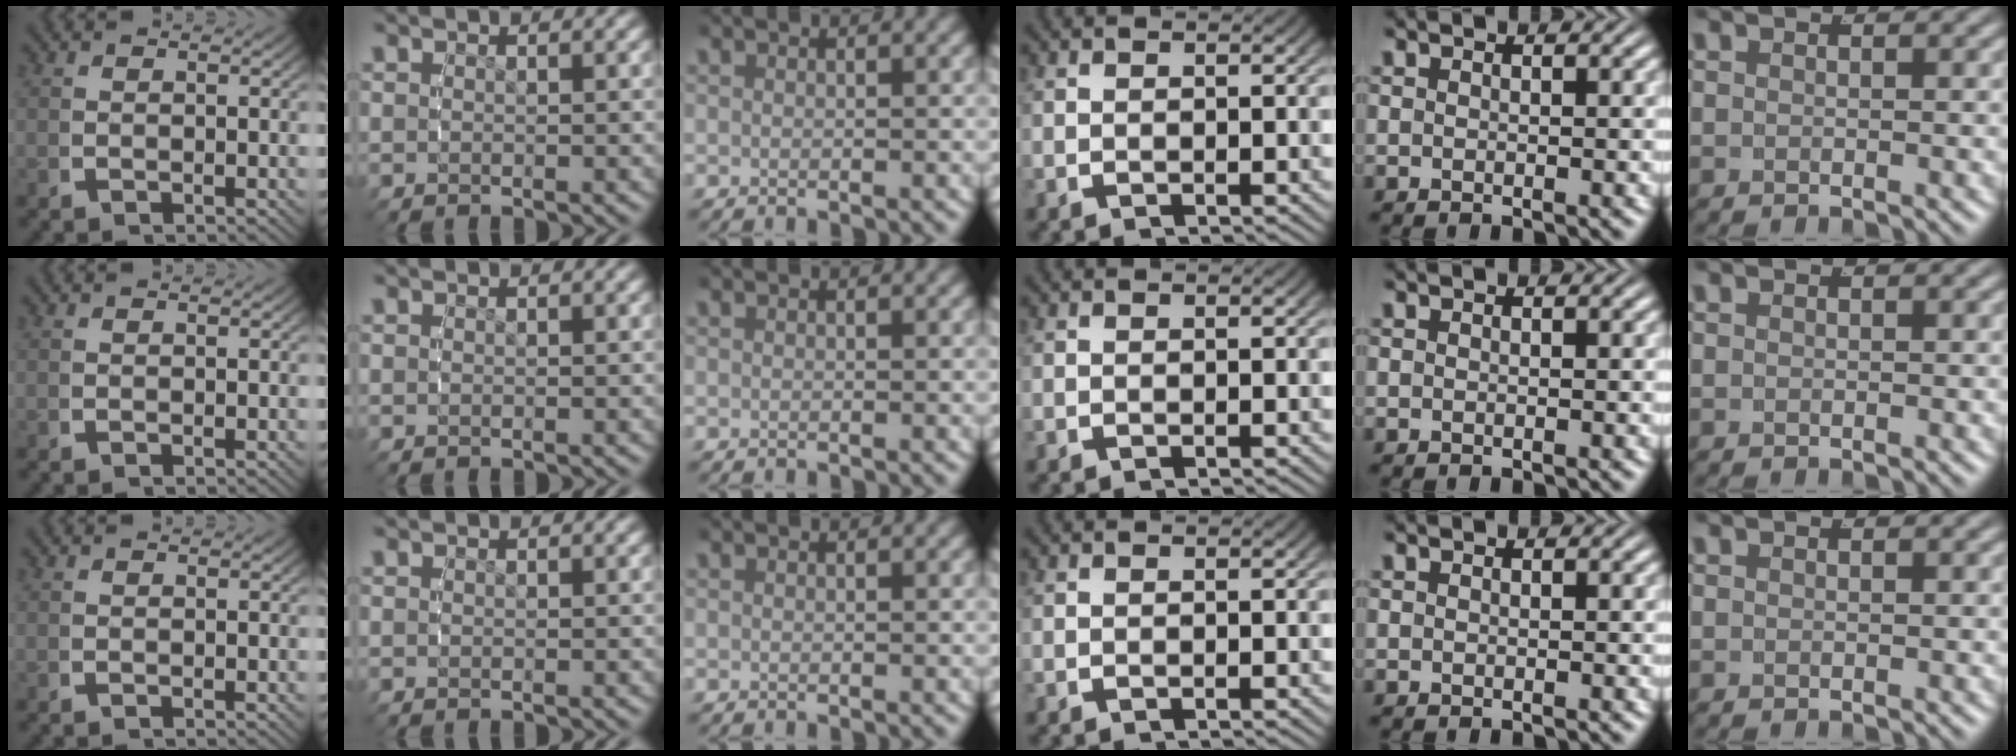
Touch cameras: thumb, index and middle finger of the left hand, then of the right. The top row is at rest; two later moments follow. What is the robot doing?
{"motion": "reach", "object": "string"}